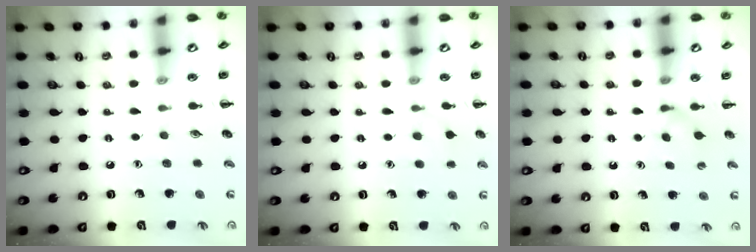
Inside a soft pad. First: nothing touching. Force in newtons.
{"total": 5.0, "press": 4.8, "slide": 1.5}
{"total": 2.5, "press": 2.3, "slide": 1.0}